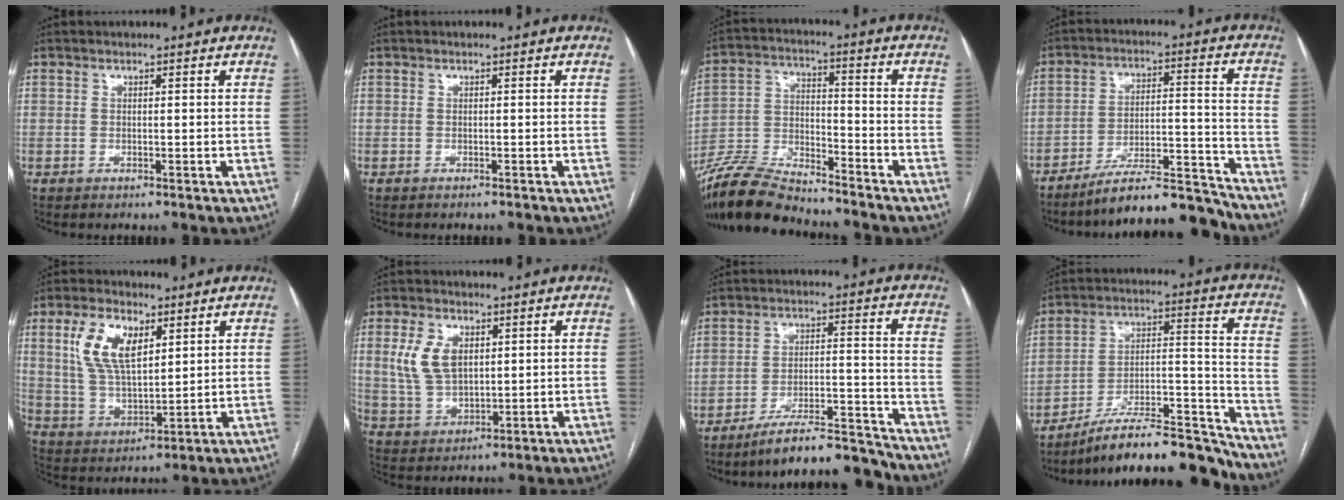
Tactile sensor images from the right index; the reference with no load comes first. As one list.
[{"total": 0.6, "force": [-0.6, 0.0, 0.1], "torque": [-0.006, -0.002, -0.009]}, {"total": 12.9, "force": [-12.1, 1.7, 4.2], "torque": [-0.082, -0.001, -0.229]}, {"total": 14.4, "force": [-13.2, 1.4, 5.4], "torque": [-0.073, 0.037, -0.217]}, {"total": 10.2, "force": [4.3, 4.6, 8.1], "torque": [-0.172, 0.013, 0.089]}, {"total": 8.2, "force": [2.5, 5.0, 6.0], "torque": [-0.137, 0.011, 0.058]}, {"total": 11.9, "force": [-11.2, 0.8, 4.0], "torque": [-0.051, 0.023, -0.188]}, {"total": 19.6, "force": [-17.5, 2.6, 8.3], "torque": [-0.104, 0.042, -0.284]}]